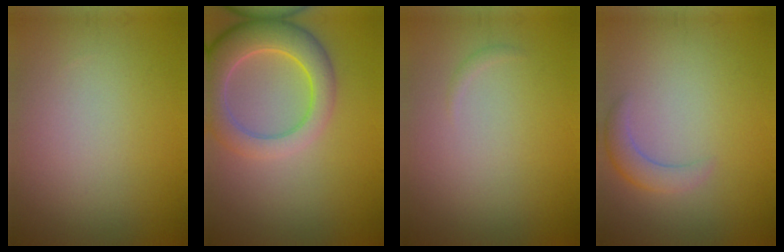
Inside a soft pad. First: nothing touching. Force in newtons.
{"total": 6.5, "press": 6.5, "slide": 0.7}
{"total": 0.5, "press": 0.5, "slide": 0.0}
{"total": 2.2, "press": 2.1, "slide": 0.2}